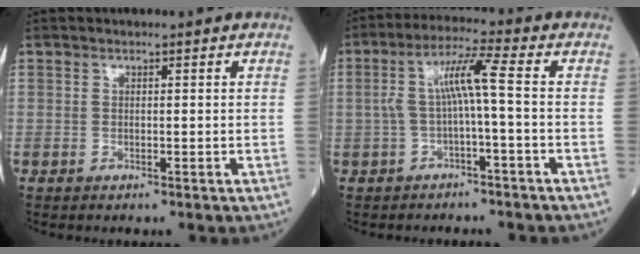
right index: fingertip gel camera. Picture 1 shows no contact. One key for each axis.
{"total": 6.3, "fx": -0.5, "fy": -0.2, "fz": 6.3, "tx": -0.123, "ty": 0.029, "tz": -0.007}